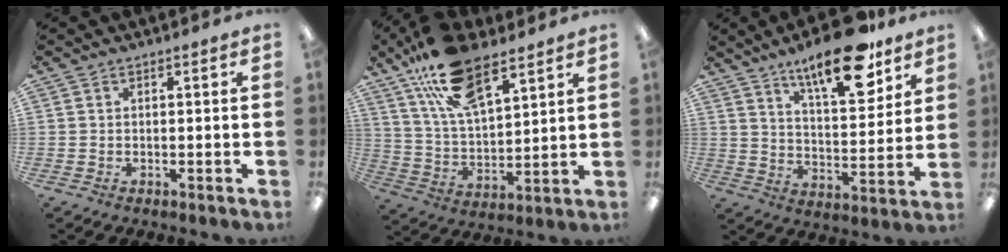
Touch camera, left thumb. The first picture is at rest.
{"total": 18.6, "force": [12.1, 8.0, 11.5], "torque": [-0.214, -0.043, 0.214]}
{"total": 18.6, "force": [13.1, 6.2, 11.6], "torque": [-0.173, -0.074, 0.213]}